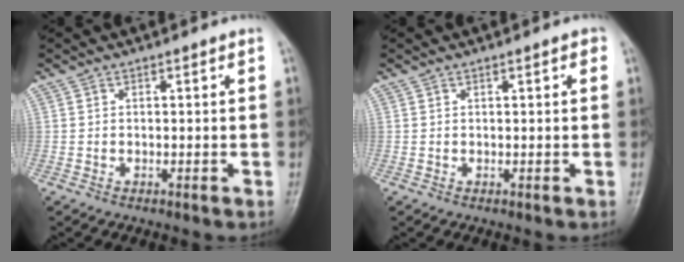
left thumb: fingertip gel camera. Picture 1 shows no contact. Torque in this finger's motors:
{"motor_torque": [-0.13, -0.05, -0.12, -0.05, 0.04]}